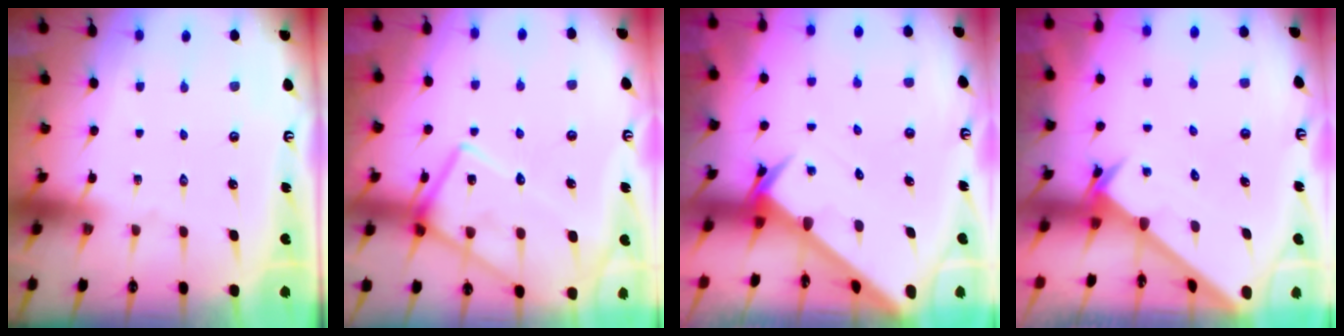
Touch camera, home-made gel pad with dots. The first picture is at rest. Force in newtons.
{"total": 16.8, "press": 16.7, "slide": 1.2}
{"total": 3.0, "press": 3.0, "slide": 0.2}
{"total": 2.5, "press": 2.5, "slide": 0.2}